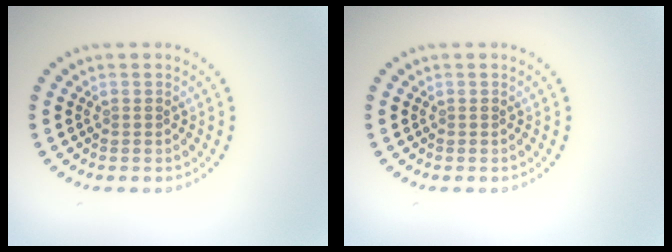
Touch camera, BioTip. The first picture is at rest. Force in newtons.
{"total": 0.0}